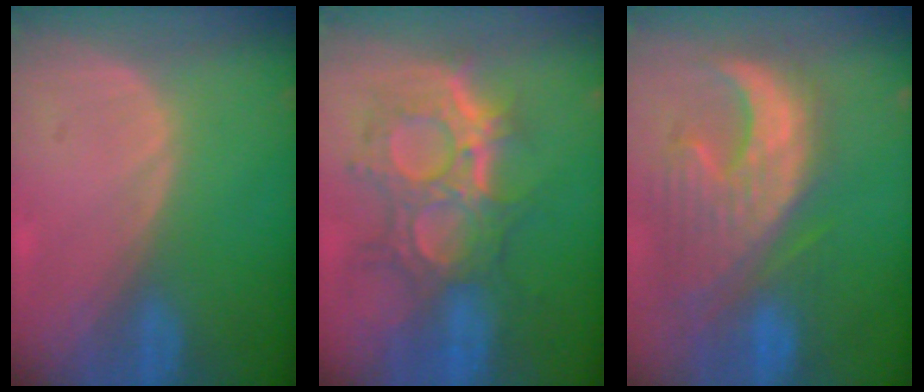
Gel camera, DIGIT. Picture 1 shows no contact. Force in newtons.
{"total": 10.8, "press": 10.2, "slide": 3.8}
{"total": 12.6, "press": 11.1, "slide": 6.0}